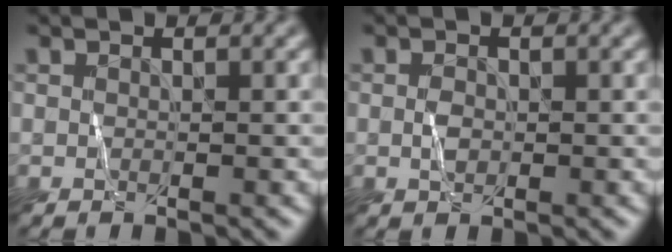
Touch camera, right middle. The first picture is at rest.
{"total": 1.0, "force": [-0.1, 0.8, 0.7], "torque": [-0.016, 0.004, -0.004]}